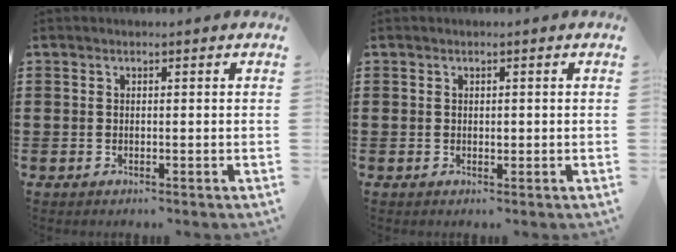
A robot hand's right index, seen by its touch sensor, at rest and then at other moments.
{"total": 0.8, "force": [0.1, 0.5, 0.6], "torque": [-0.012, 0.002, 0.002]}